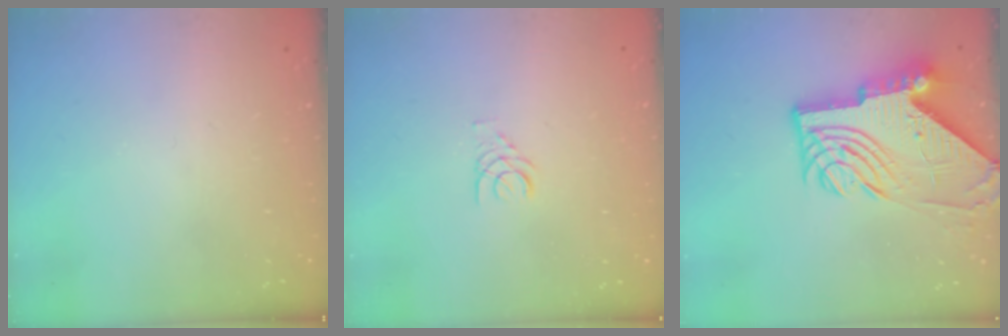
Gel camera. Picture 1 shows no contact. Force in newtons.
{"total": 1.4, "press": 1.4, "slide": 0.2}
{"total": 14.6, "press": 14.5, "slide": 1.6}